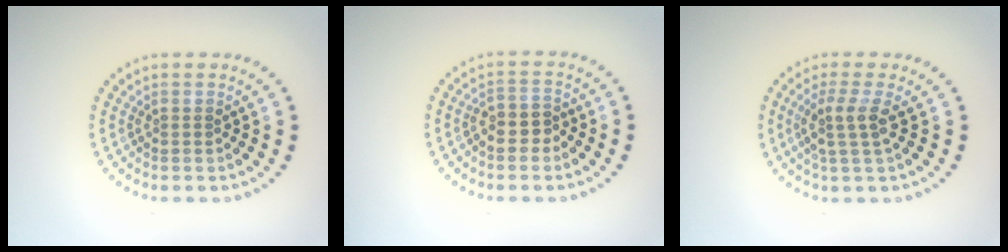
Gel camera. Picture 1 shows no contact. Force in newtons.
{"total": 2.2, "press": 2.1, "slide": 0.7}
{"total": 2.5, "press": 1.9, "slide": 1.7}